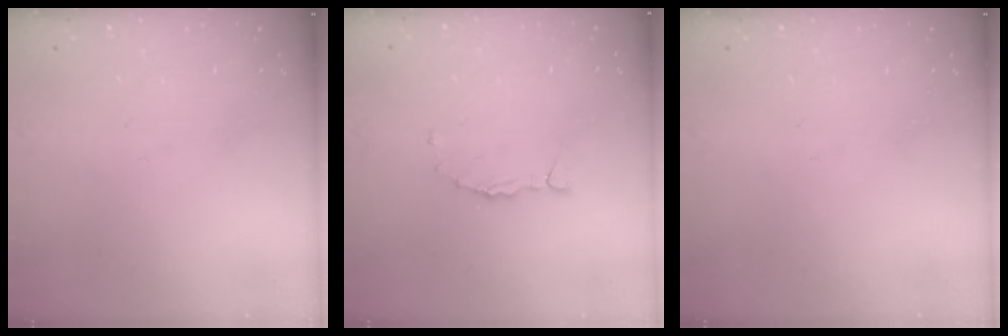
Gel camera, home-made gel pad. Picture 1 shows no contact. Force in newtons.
{"total": 1.9, "press": 1.9, "slide": 0.2}
{"total": 0.0}